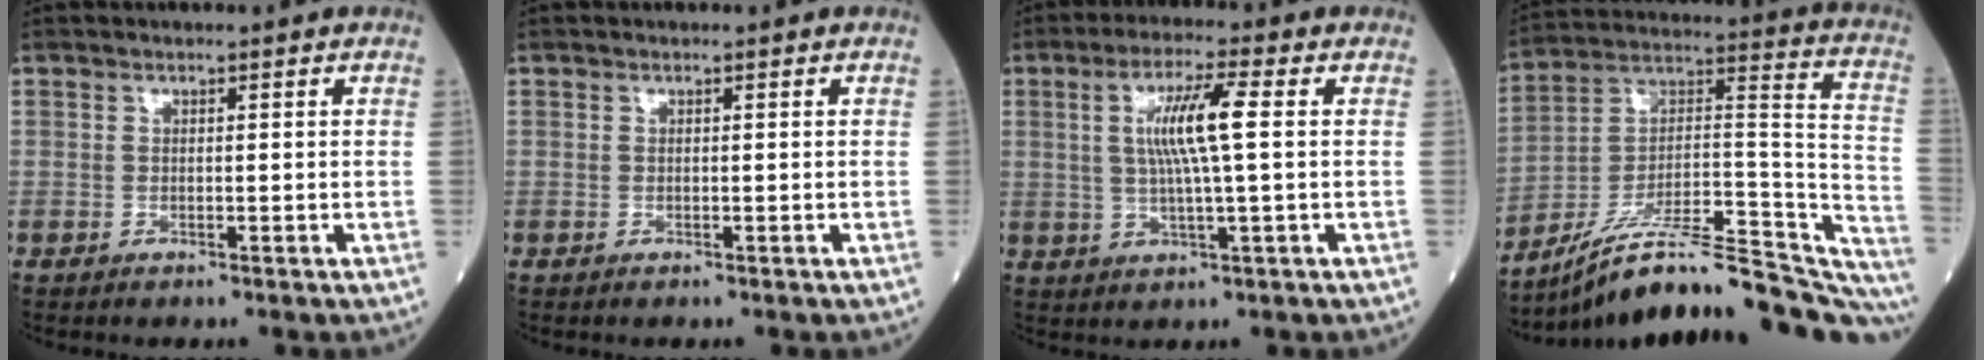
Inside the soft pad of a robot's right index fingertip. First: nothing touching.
{"total": 0.0}
{"total": 7.9, "force": [1.3, 0.0, 7.8], "torque": [-0.147, 0.003, 0.024]}
{"total": 30.7, "force": [-26.9, 3.9, 14.3], "torque": [-0.130, 0.019, -0.392]}